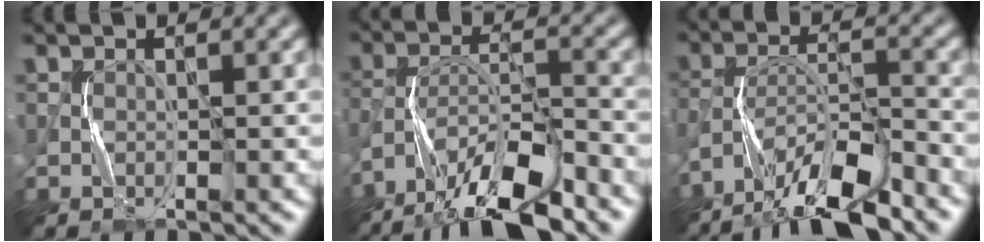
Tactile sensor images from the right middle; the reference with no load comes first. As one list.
[{"total": 10.6, "force": [-8.3, 2.4, 6.2], "torque": [-0.108, 0.003, -0.147]}, {"total": 9.6, "force": [-7.8, 2.0, 5.3], "torque": [-0.095, 0.009, -0.141]}]